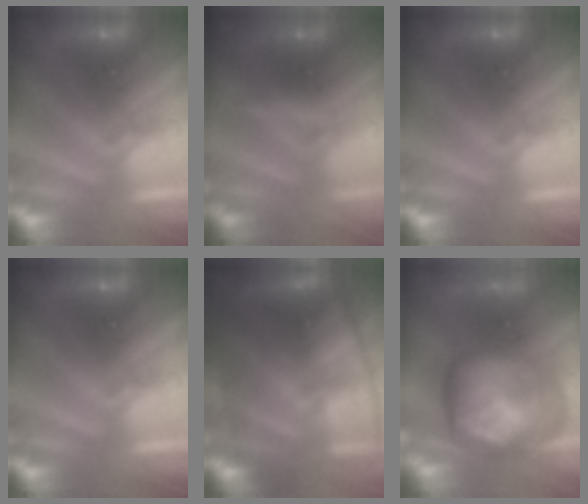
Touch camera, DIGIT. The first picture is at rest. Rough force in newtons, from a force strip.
{"total": 2.4}
{"total": 0.0}
{"total": 0.0}
{"total": 10.5}
{"total": 7.5}